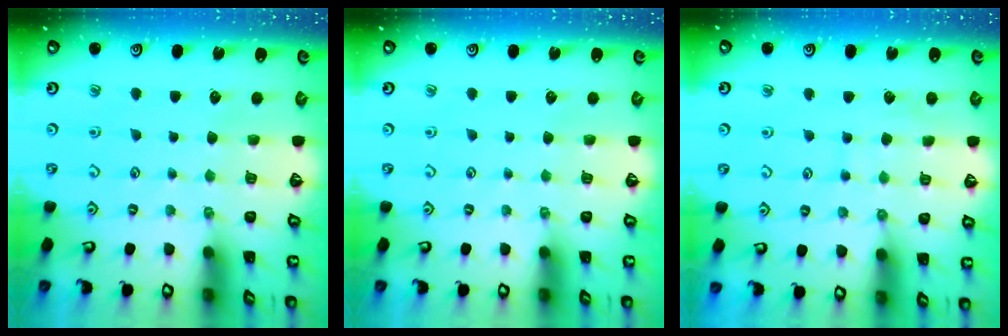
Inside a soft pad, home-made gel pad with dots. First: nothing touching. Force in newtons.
{"total": 0.0}
{"total": 5.0, "press": 4.9, "slide": 0.5}